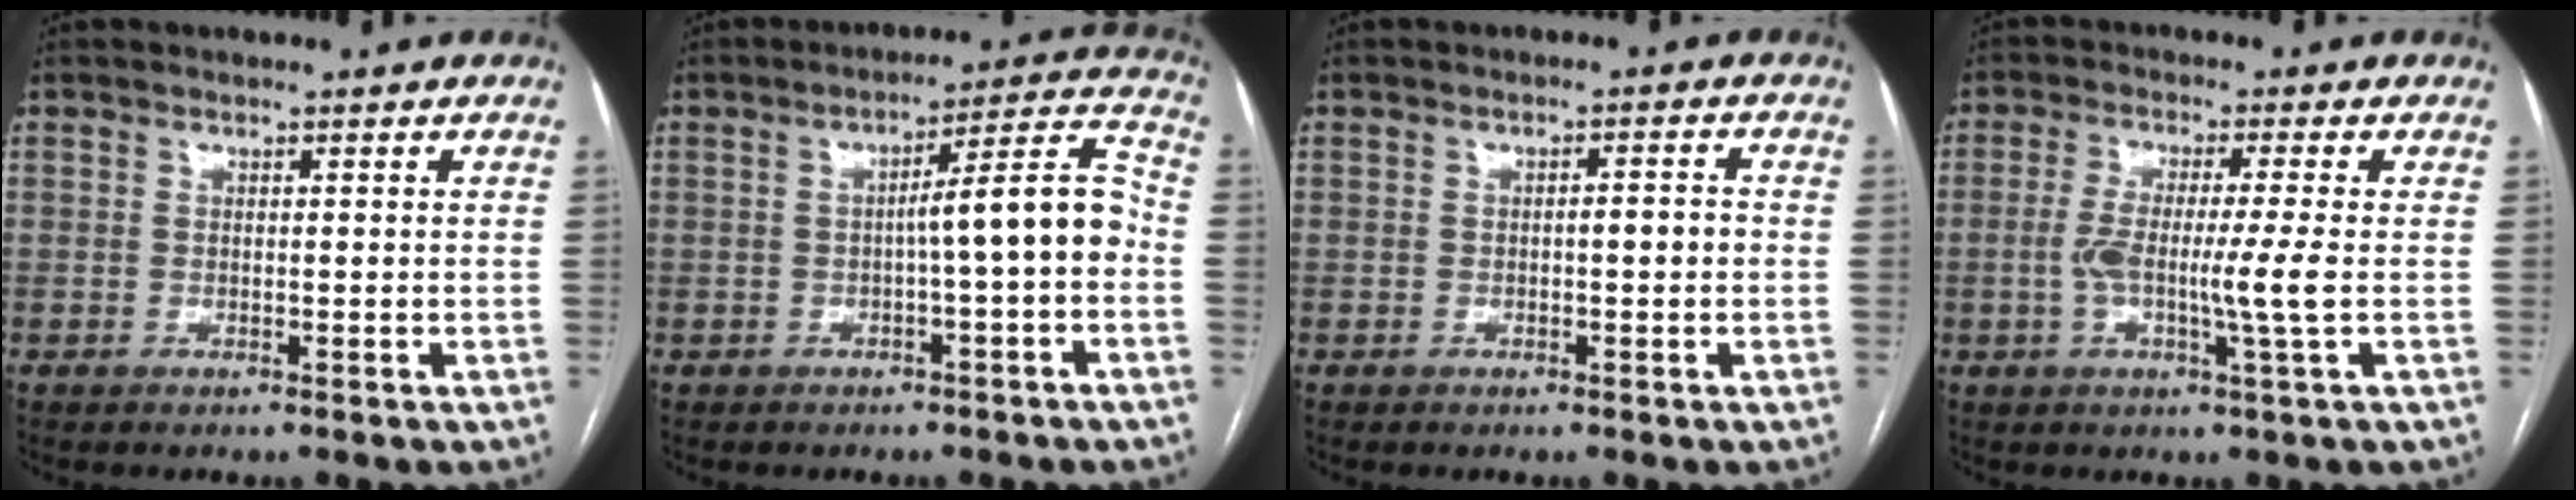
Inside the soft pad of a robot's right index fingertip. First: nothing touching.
{"total": 8.8, "force": [-1.6, 0.1, 8.7], "torque": [-0.120, 0.029, -0.024]}
{"total": 2.3, "force": [-0.4, 0.4, 2.3], "torque": [-0.032, 0.005, -0.007]}
{"total": 6.9, "force": [-0.9, -0.6, 6.8], "torque": [-0.130, -0.006, -0.015]}